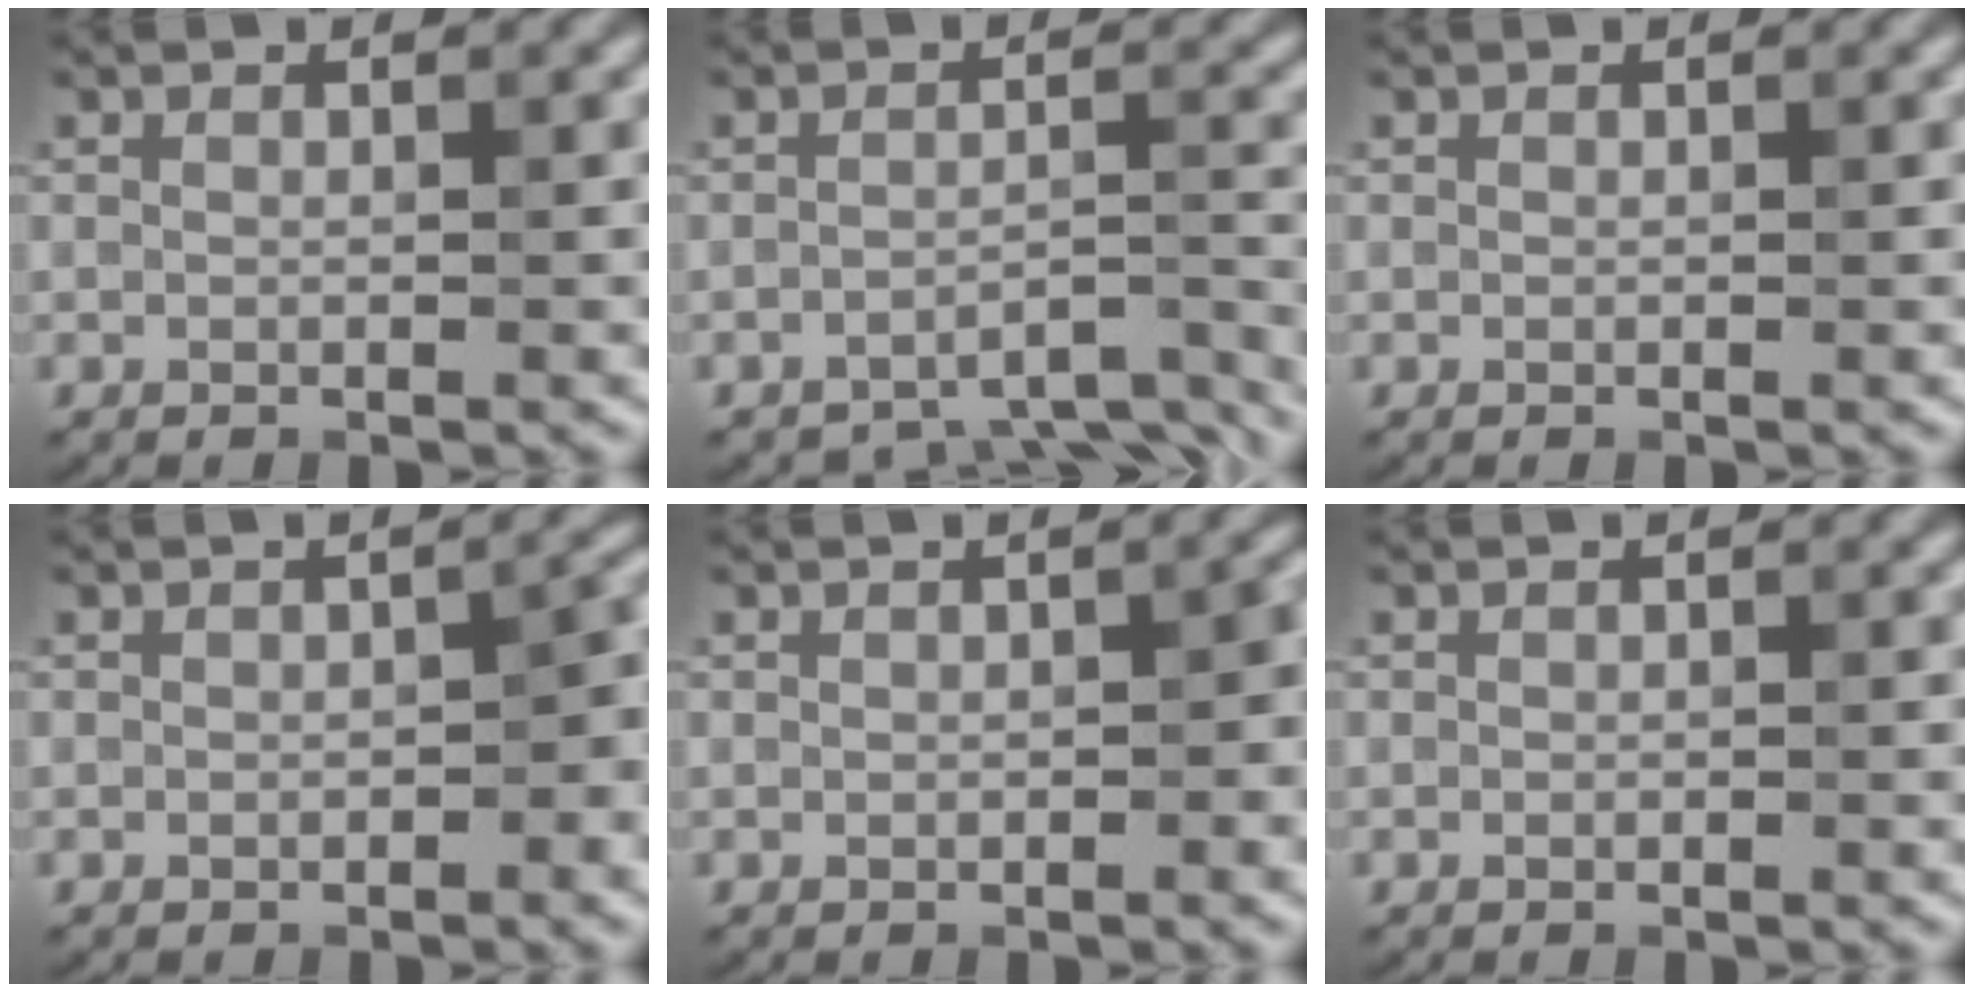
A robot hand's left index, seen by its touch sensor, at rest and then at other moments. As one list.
[{"total": 6.6, "force": [-6.1, 1.2, 2.1], "torque": [-0.031, -0.018, -0.075]}, {"total": 0.0}, {"total": 2.6, "force": [-0.6, 1.4, 2.2], "torque": [-0.026, 0.003, -0.008]}, {"total": 1.9, "force": [-0.2, 1.0, 1.6], "torque": [-0.020, 0.002, -0.001]}, {"total": 0.0}]